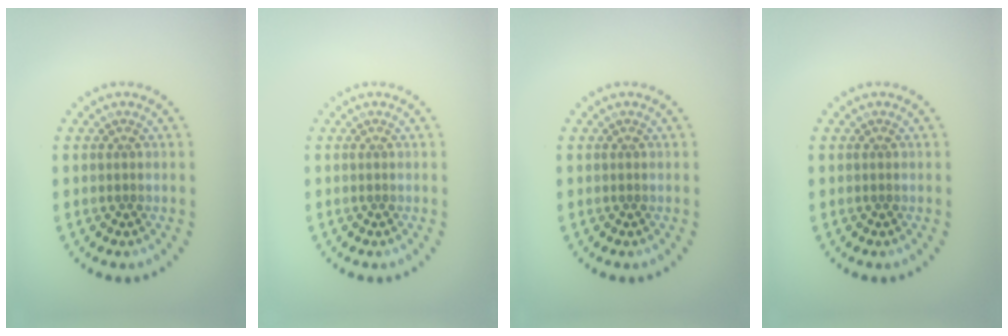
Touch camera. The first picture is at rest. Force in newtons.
{"total": 0.0}
{"total": 0.0}
{"total": 0.0}